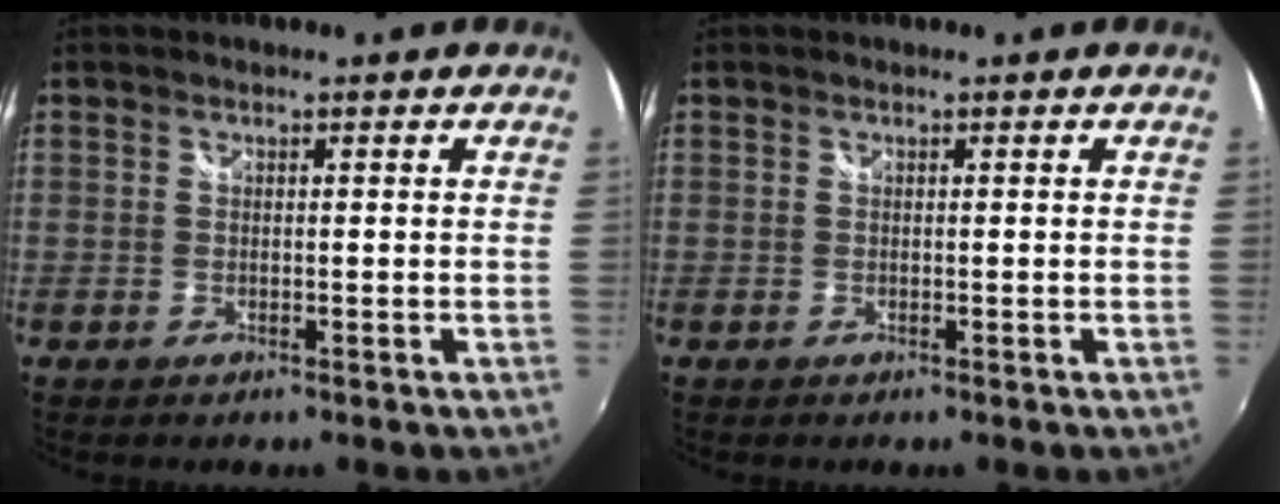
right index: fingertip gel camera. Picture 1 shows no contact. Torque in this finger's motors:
{"motor_torque": [0.00, 0.00, 0.00, 0.00]}